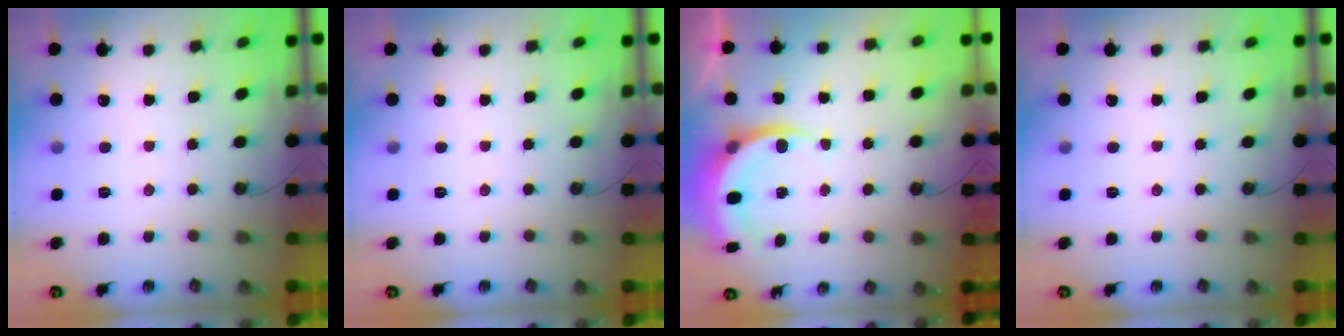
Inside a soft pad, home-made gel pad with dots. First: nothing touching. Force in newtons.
{"total": 0.0}
{"total": 6.8, "press": 6.7, "slide": 1.3}
{"total": 0.0}